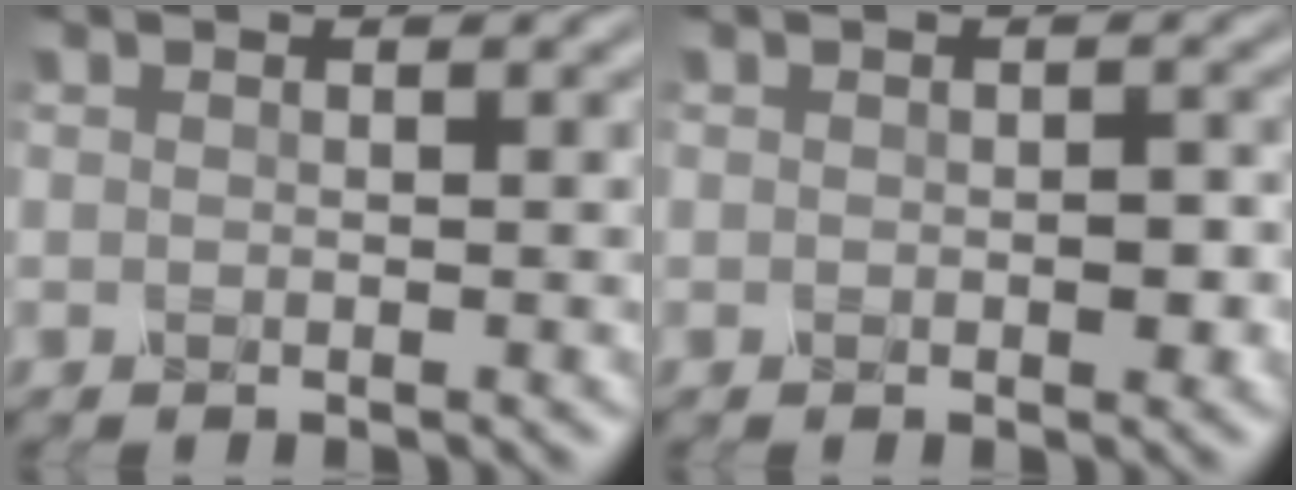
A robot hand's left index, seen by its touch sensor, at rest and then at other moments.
{"total": 1.3, "force": [-0.2, 0.6, 1.1], "torque": [-0.014, 0.004, -0.001]}